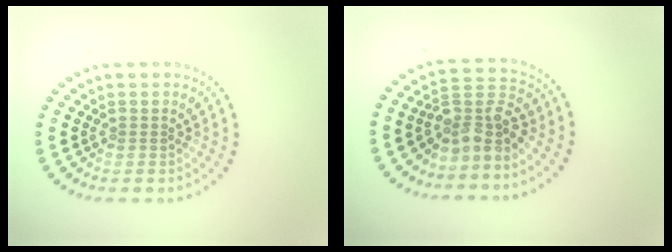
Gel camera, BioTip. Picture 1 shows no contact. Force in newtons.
{"total": 3.6, "press": 2.8, "slide": 2.2}